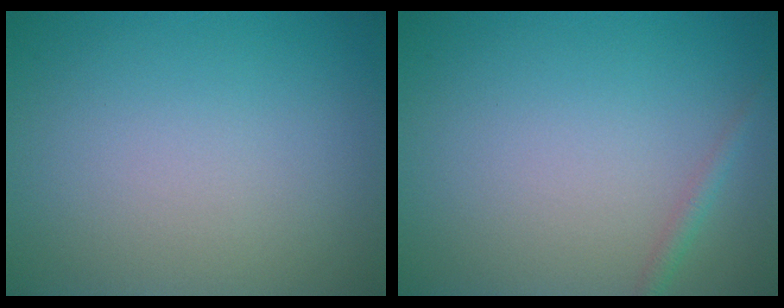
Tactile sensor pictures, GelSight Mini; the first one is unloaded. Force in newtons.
{"total": 1.1, "press": 1.1, "slide": 0.1}